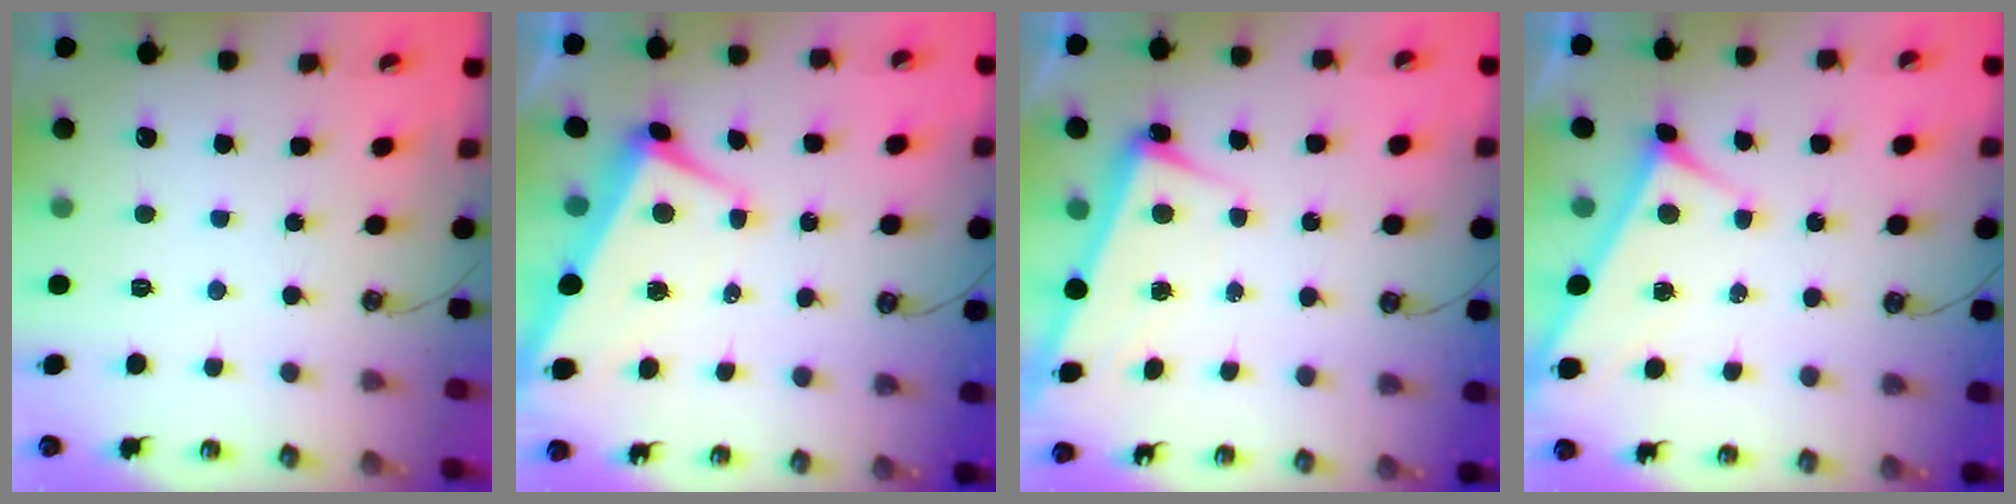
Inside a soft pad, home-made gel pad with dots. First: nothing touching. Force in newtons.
{"total": 1.1, "press": 0.4, "slide": 1.0}
{"total": 2.6, "press": 2.3, "slide": 1.1}
{"total": 4.5, "press": 4.5, "slide": 0.2}